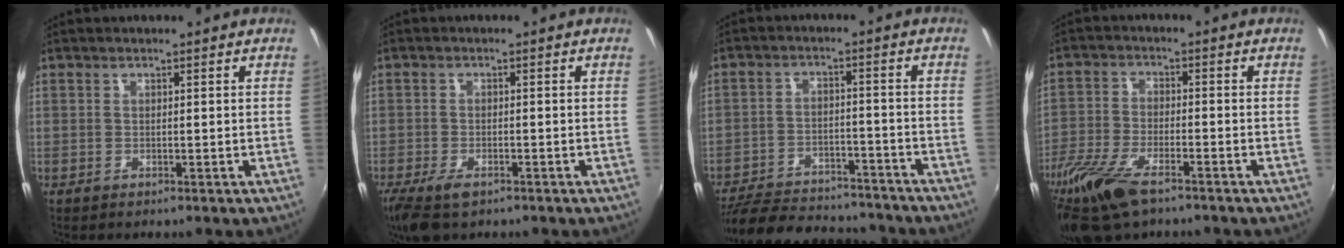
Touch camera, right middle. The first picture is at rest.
{"total": 6.9, "force": [-4.7, 2.7, 4.3], "torque": [-0.108, -0.028, -0.085]}
{"total": 20.8, "force": [-18.0, 6.7, 8.0], "torque": [-0.174, 0.006, -0.247]}
{"total": 14.1, "force": [-9.7, 4.9, 9.0], "torque": [-0.214, -0.041, -0.190]}